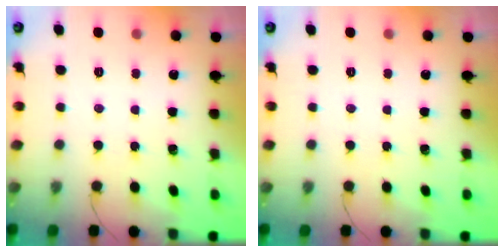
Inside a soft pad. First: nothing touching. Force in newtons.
{"total": 0.0}